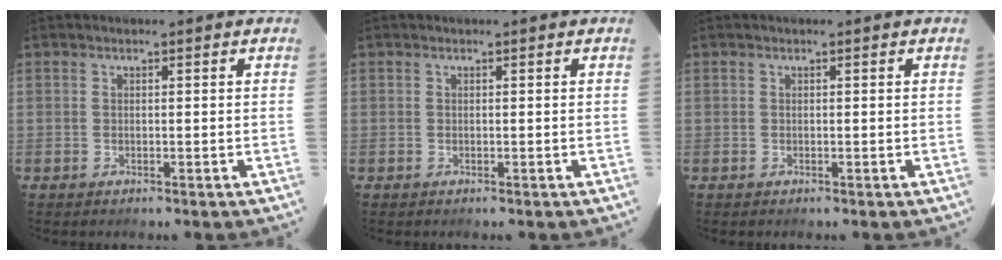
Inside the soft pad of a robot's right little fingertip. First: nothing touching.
{"total": 0.0}
{"total": 0.0}